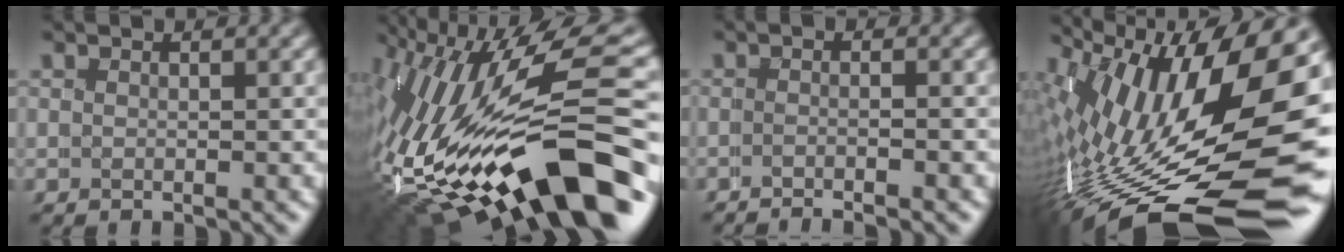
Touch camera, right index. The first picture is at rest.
{"total": 14.6, "force": [-4.8, 5.5, 12.7], "torque": [-0.203, -0.008, -0.062]}
{"total": 2.5, "force": [-2.0, 0.0, 1.4], "torque": [-0.005, 0.009, -0.039]}
{"total": 18.0, "force": [-3.7, 8.6, 15.4], "torque": [-0.243, -0.036, -0.025]}